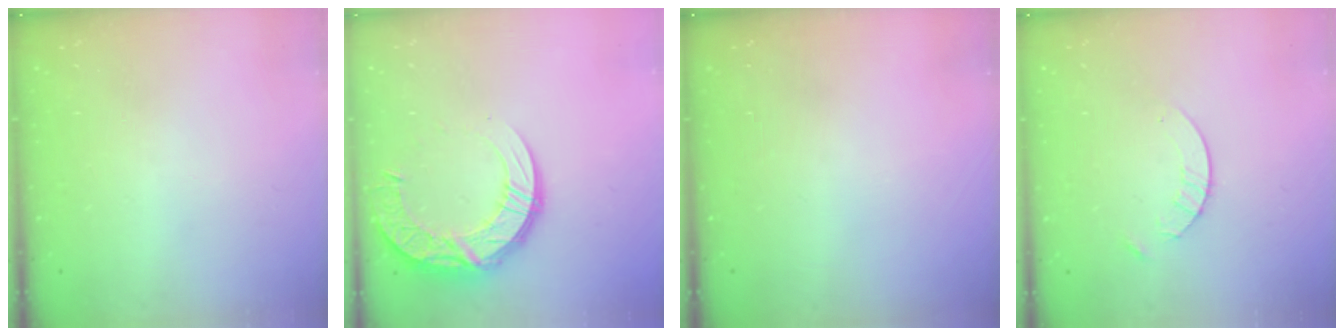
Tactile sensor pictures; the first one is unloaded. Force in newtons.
{"total": 19.5, "press": 19.4, "slide": 1.5}
{"total": 0.0}
{"total": 3.8, "press": 3.7, "slide": 0.5}